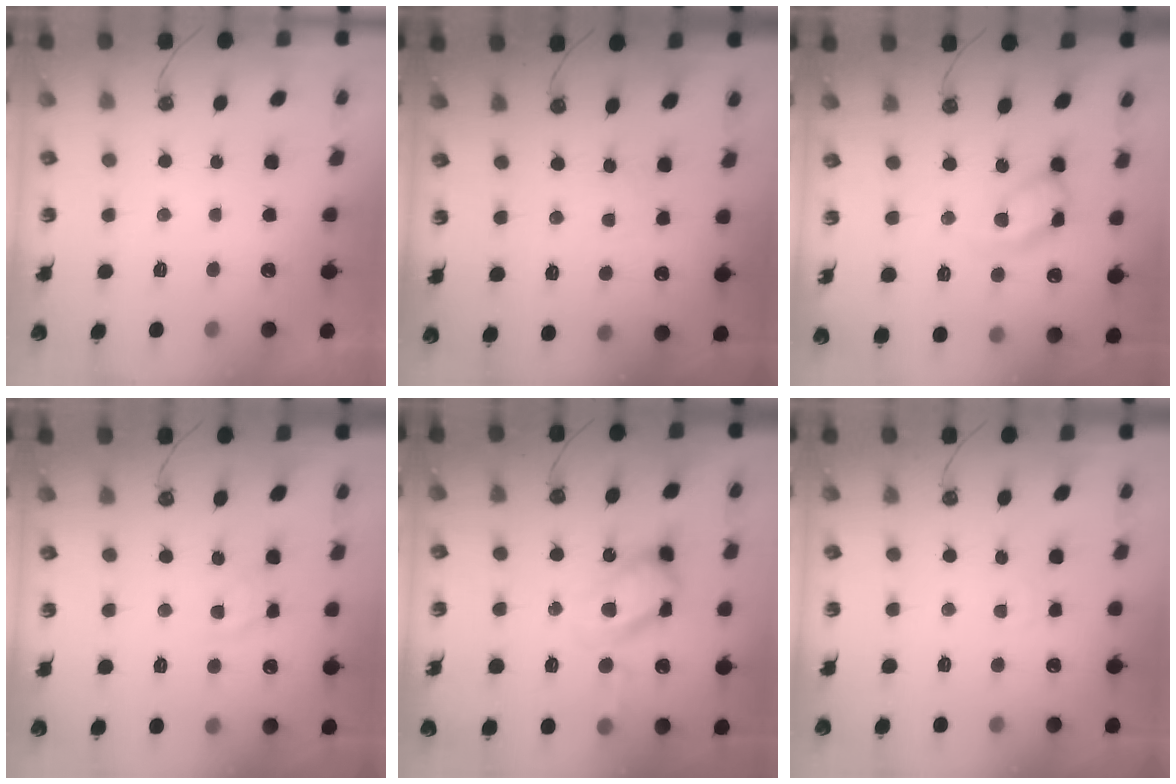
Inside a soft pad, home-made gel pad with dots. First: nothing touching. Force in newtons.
{"total": 3.2, "press": 3.2, "slide": 0.4}
{"total": 11.9, "press": 11.9, "slide": 1.2}
{"total": 8.2, "press": 8.2, "slide": 0.5}
{"total": 17.6, "press": 17.5, "slide": 1.5}
{"total": 2.4, "press": 2.4, "slide": 0.2}